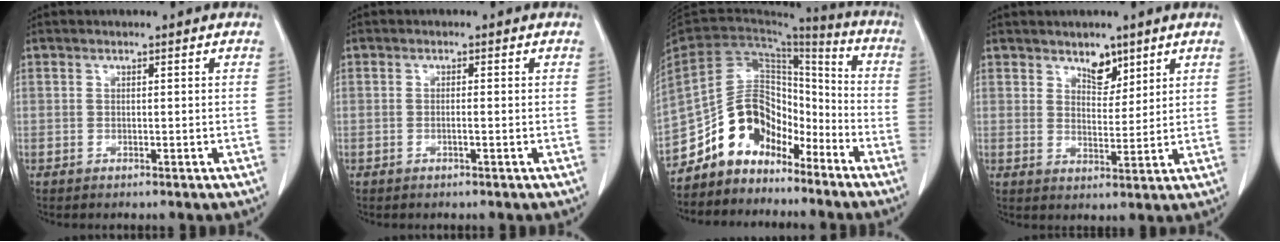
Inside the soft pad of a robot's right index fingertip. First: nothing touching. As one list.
[{"total": 0.7, "force": [-0.2, -0.1, 0.6], "torque": [-0.010, 0.002, -0.002]}, {"total": 12.8, "force": [-9.6, 7.4, 3.9], "torque": [-0.074, 0.065, -0.177]}, {"total": 4.1, "force": [3.0, 2.2, 1.8], "torque": [-0.023, -0.004, 0.052]}]